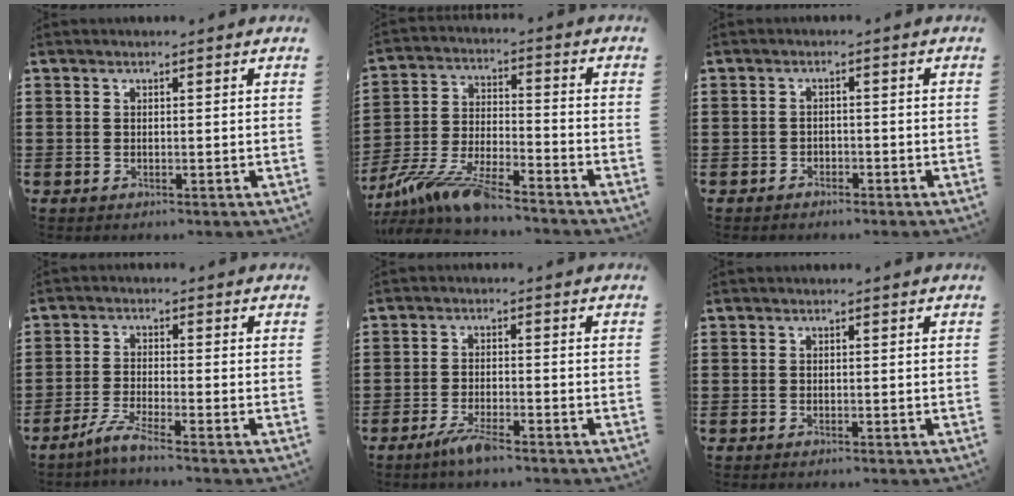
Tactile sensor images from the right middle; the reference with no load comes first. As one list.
[{"total": 9.3, "force": [-8.2, 0.6, 4.4], "torque": [-0.097, 0.003, -0.165]}, {"total": 1.5, "force": [-1.3, 0.6, 0.0], "torque": [-0.005, 0.004, -0.030]}, {"total": 3.9, "force": [-3.1, -0.1, 2.3], "torque": [-0.059, -0.009, -0.064]}, {"total": 3.8, "force": [-2.7, 0.4, 2.6], "torque": [-0.062, -0.007, -0.053]}, {"total": 0.0}]